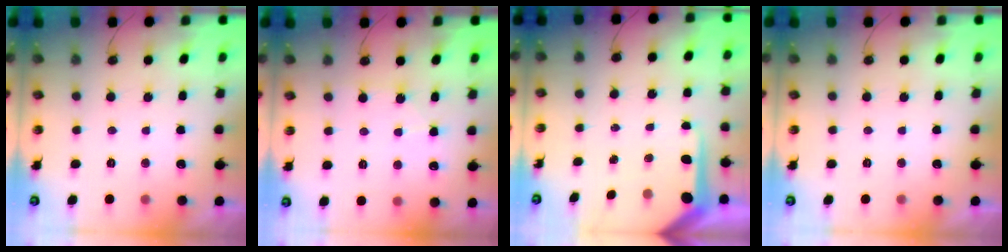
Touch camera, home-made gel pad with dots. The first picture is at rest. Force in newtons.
{"total": 5.6, "press": 5.5, "slide": 0.7}
{"total": 7.1, "press": 7.0, "slide": 0.8}
{"total": 0.0}